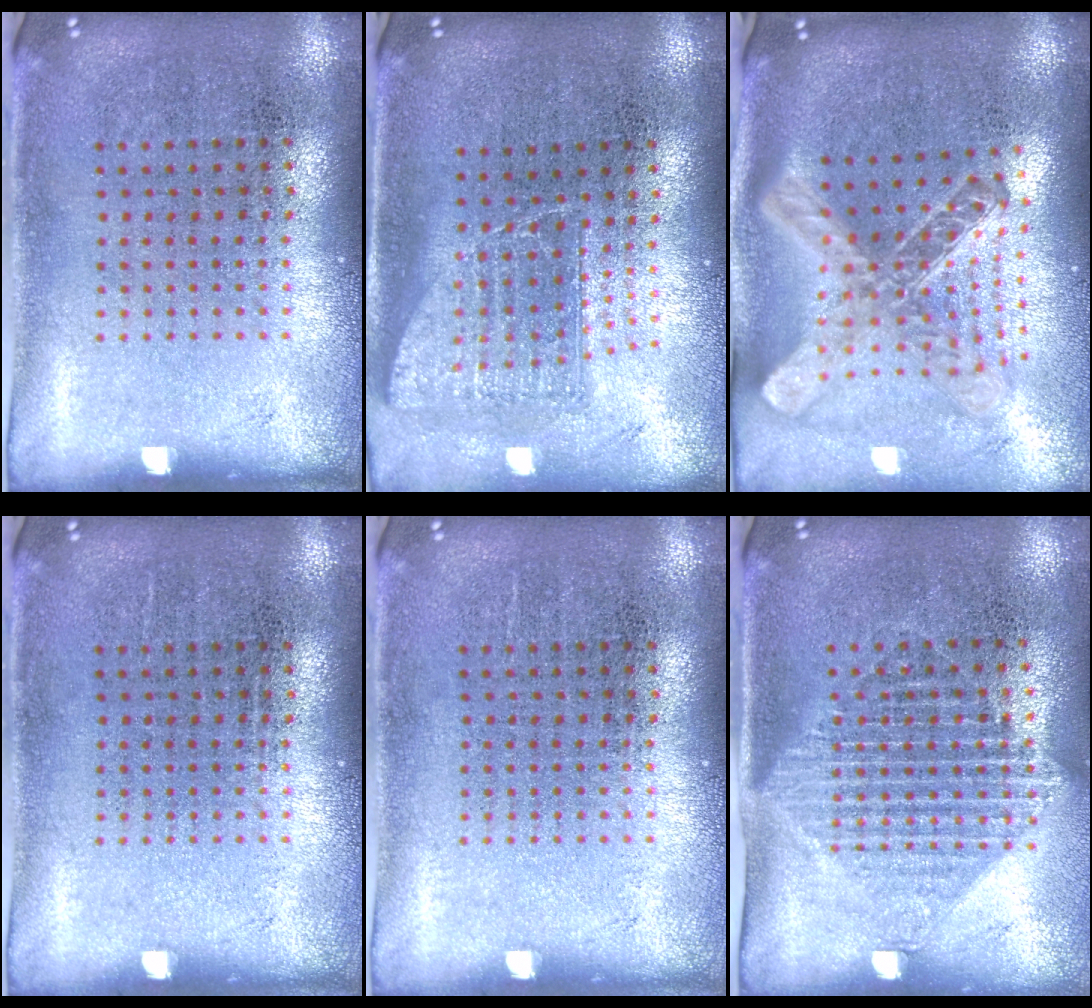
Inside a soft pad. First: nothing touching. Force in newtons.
{"total": 1.5, "press": 1.2, "slide": 0.9}
{"total": 2.7, "press": 2.0, "slide": 1.9}
{"total": 0.0}
{"total": 0.0}
{"total": 1.5, "press": 1.2, "slide": 0.9}